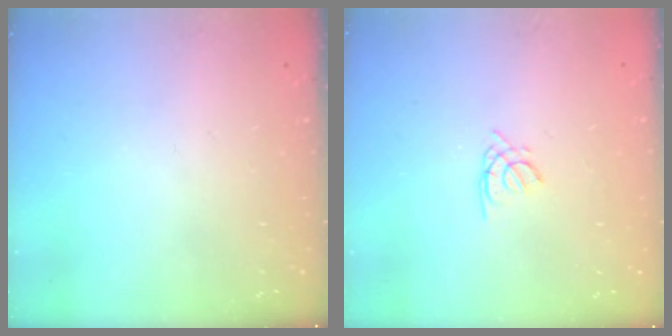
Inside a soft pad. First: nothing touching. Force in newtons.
{"total": 1.4, "press": 1.3, "slide": 0.3}